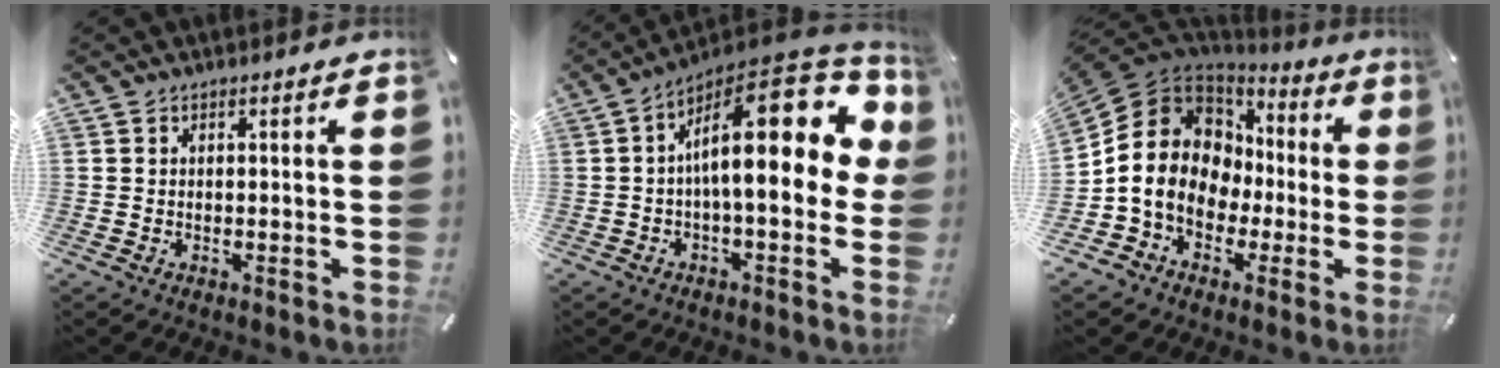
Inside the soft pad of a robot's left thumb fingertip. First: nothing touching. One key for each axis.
{"total": 22.2, "fx": 4.6, "fy": 9.1, "fz": 19.7, "tx": -0.284, "ty": -0.040, "tz": 0.080}
{"total": 14.1, "fx": -2.1, "fy": 12.5, "fz": 6.2, "tx": -0.136, "ty": 0.002, "tz": -0.037}